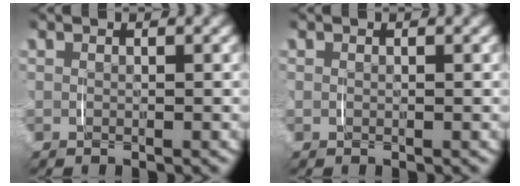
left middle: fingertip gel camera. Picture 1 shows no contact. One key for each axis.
{"total": 0.0}